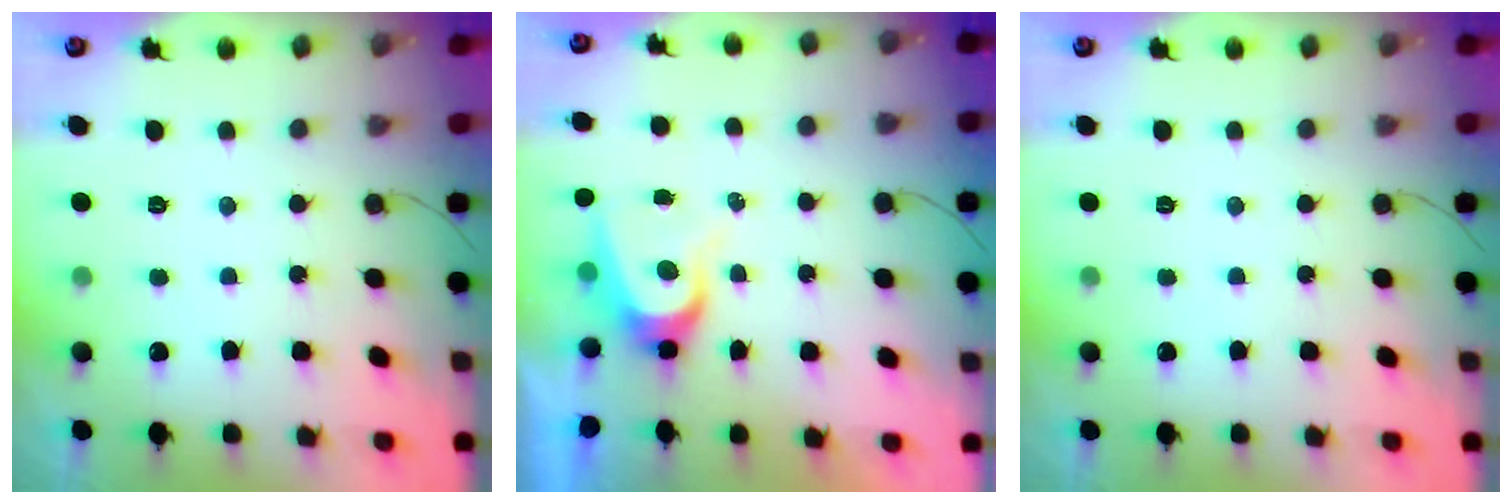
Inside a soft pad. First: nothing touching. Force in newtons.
{"total": 6.8, "press": 6.8, "slide": 0.6}
{"total": 0.0}